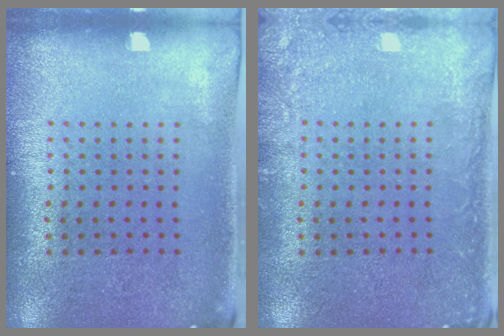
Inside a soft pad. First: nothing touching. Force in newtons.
{"total": 2.2, "press": 2.1, "slide": 0.2}